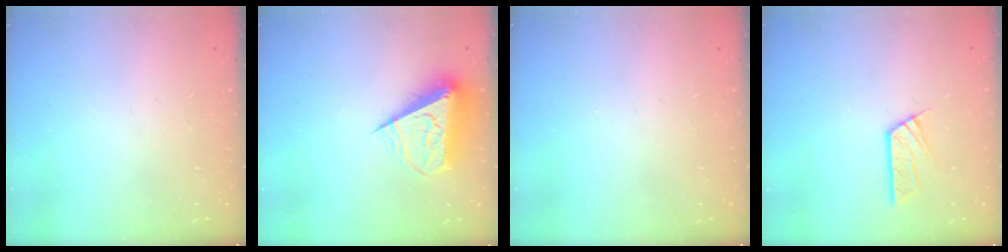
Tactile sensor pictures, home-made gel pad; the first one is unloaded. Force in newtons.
{"total": 10.3, "press": 10.3, "slide": 0.8}
{"total": 0.0}
{"total": 7.1, "press": 7.1, "slide": 0.5}